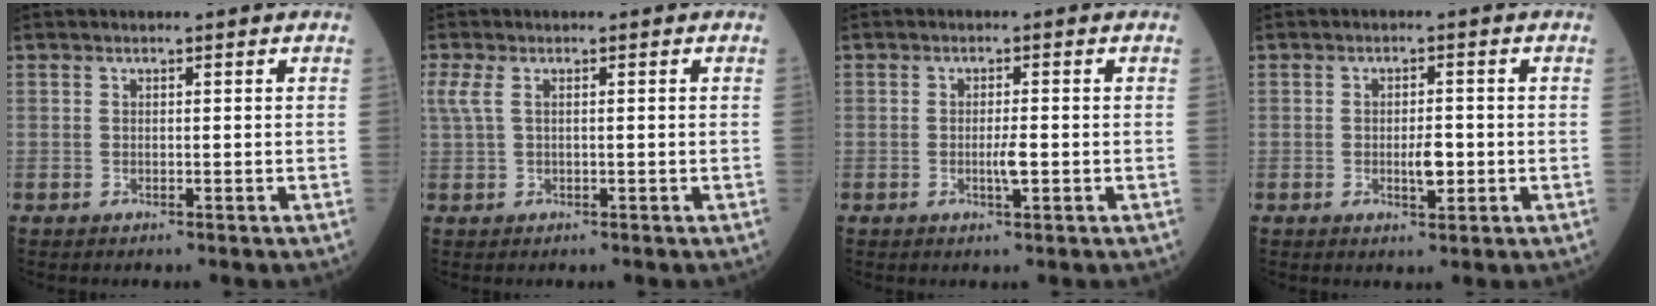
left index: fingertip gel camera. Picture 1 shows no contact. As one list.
[{"total": 2.4, "force": [0.7, 0.8, 2.1], "torque": [-0.065, 0.016, 0.022]}, {"total": 2.1, "force": [-0.7, 0.2, 2.0], "torque": [-0.037, -0.005, -0.013]}, {"total": 3.0, "force": [-0.8, 1.0, 2.7], "torque": [-0.045, -0.003, -0.012]}]